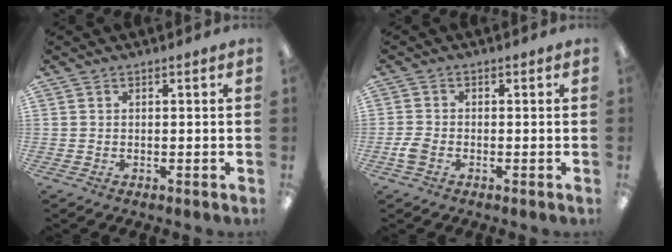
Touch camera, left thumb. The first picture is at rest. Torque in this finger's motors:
{"motor_torque": [-0.07, 0.08, 0.01, -0.01, 0.00]}